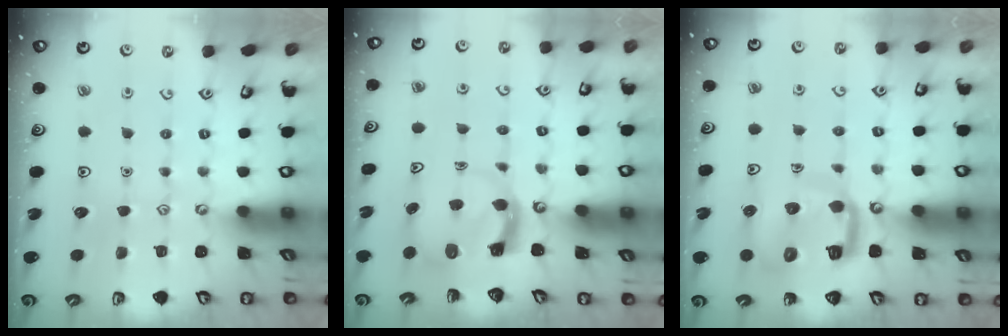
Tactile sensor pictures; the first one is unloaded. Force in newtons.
{"total": 3.8, "press": 3.7, "slide": 0.5}
{"total": 11.9, "press": 11.9, "slide": 1.3}